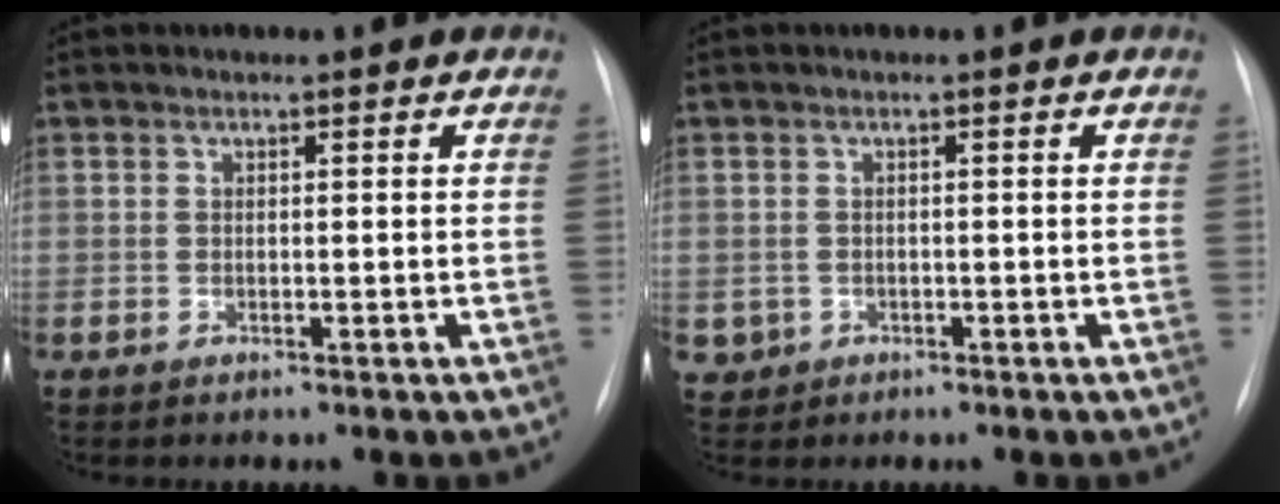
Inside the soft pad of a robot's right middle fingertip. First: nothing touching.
{"total": 2.1, "force": [-0.6, 2.0, 0.1], "torque": [0.001, 0.008, -0.003]}